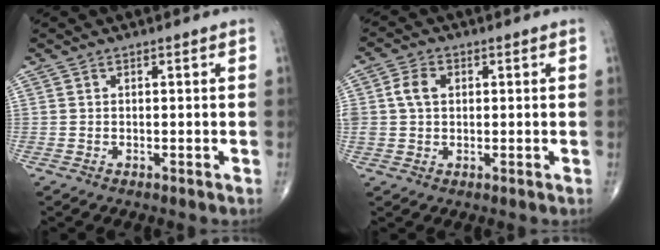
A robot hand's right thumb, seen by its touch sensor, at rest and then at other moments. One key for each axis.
{"total": 5.1, "fx": 1.0, "fy": 3.7, "fz": 3.3, "tx": -0.065, "ty": 0.007, "tz": 0.019}